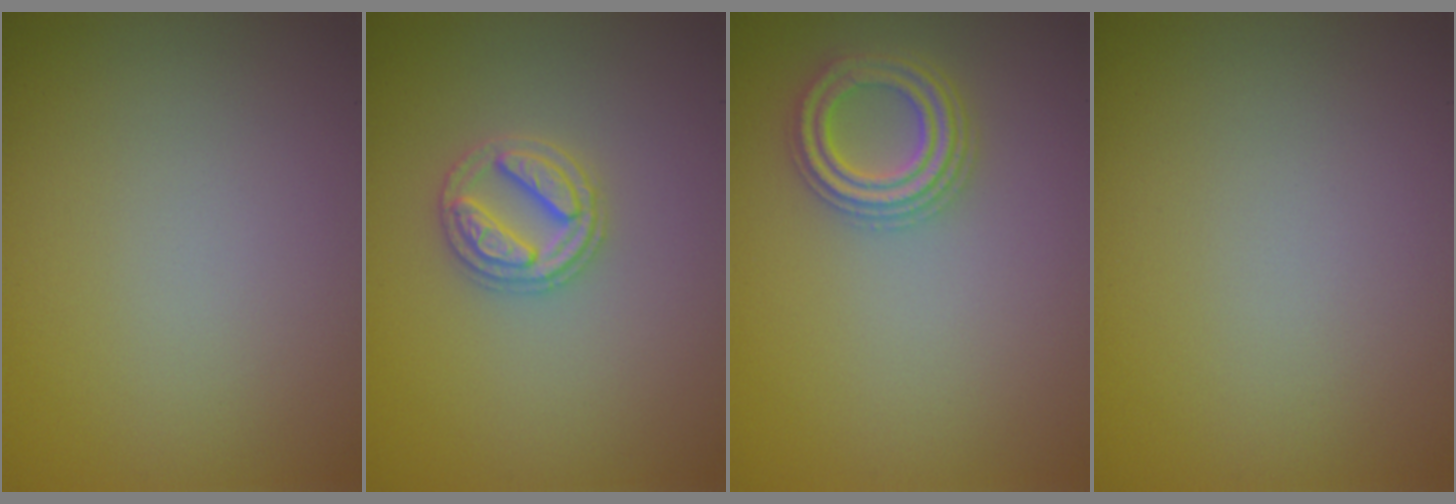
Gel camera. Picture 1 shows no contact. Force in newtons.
{"total": 2.7, "press": 2.7, "slide": 0.3}
{"total": 3.3, "press": 3.2, "slide": 0.7}
{"total": 0.0}